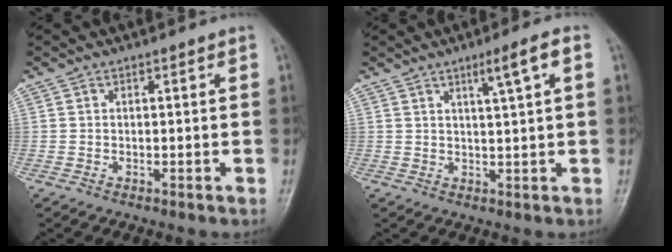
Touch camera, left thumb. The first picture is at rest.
{"total": 4.8, "force": [2.1, 0.1, 4.3], "torque": [-0.072, -0.003, 0.037]}